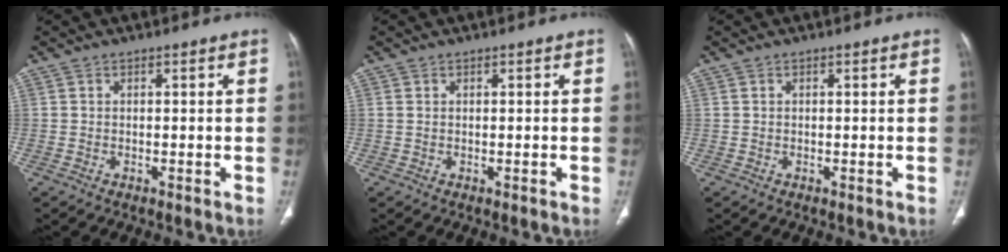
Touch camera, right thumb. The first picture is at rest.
{"total": 0.0}
{"total": 0.0}